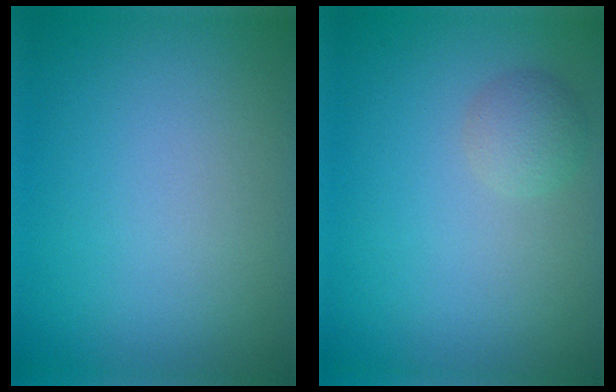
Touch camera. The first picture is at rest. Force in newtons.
{"total": 1.6, "press": 1.6, "slide": 0.1}